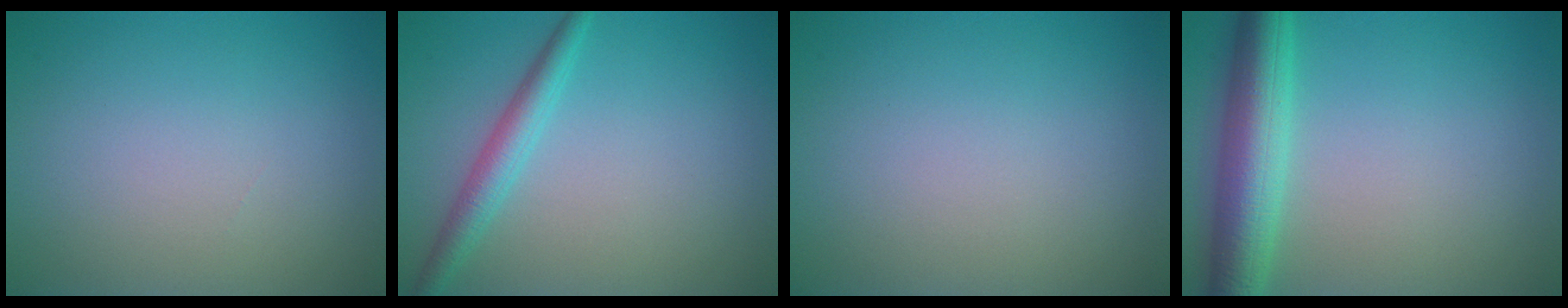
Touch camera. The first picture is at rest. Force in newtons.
{"total": 2.7, "press": 2.7, "slide": 0.1}
{"total": 0.0}
{"total": 6.2, "press": 6.2, "slide": 0.2}